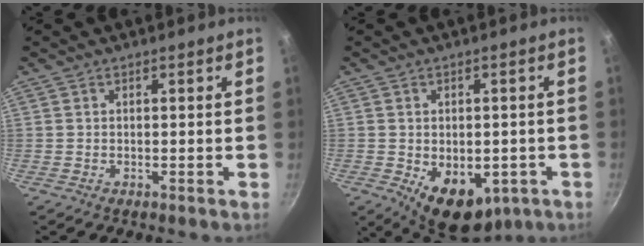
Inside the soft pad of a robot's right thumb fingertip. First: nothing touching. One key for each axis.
{"total": 12.0, "fx": -3.7, "fy": 7.8, "fz": 8.4, "tx": -0.082, "ty": -0.007, "tz": -0.031}